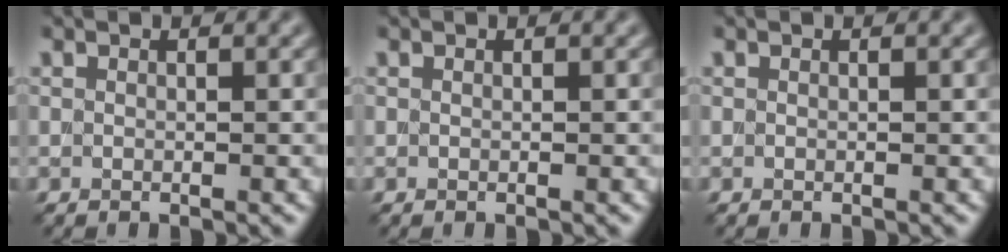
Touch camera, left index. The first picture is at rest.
{"total": 0.0}
{"total": 0.0}